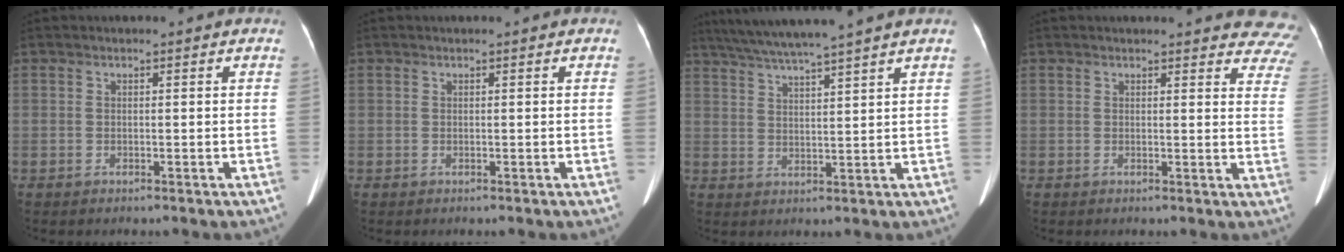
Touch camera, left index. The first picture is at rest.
{"total": 0.0}
{"total": 10.4, "force": [8.8, -1.8, 5.2], "torque": [-0.090, 0.019, 0.138]}
{"total": 14.2, "force": [13.4, 3.2, 3.4], "torque": [0.003, -0.048, 0.115]}